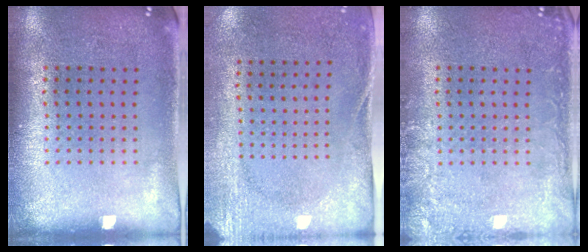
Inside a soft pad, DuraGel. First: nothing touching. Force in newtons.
{"total": 2.7, "press": 2.1, "slide": 1.7}
{"total": 2.6, "press": 2.6, "slide": 0.3}